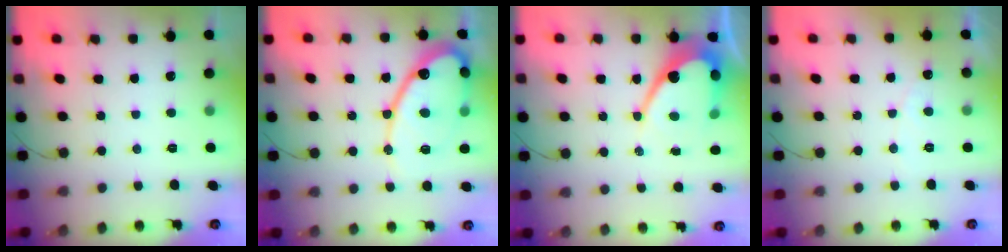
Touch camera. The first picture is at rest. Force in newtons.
{"total": 18.2, "press": 18.1, "slide": 1.8}
{"total": 13.5, "press": 13.5, "slide": 1.1}
{"total": 3.9, "press": 3.9, "slide": 0.3}